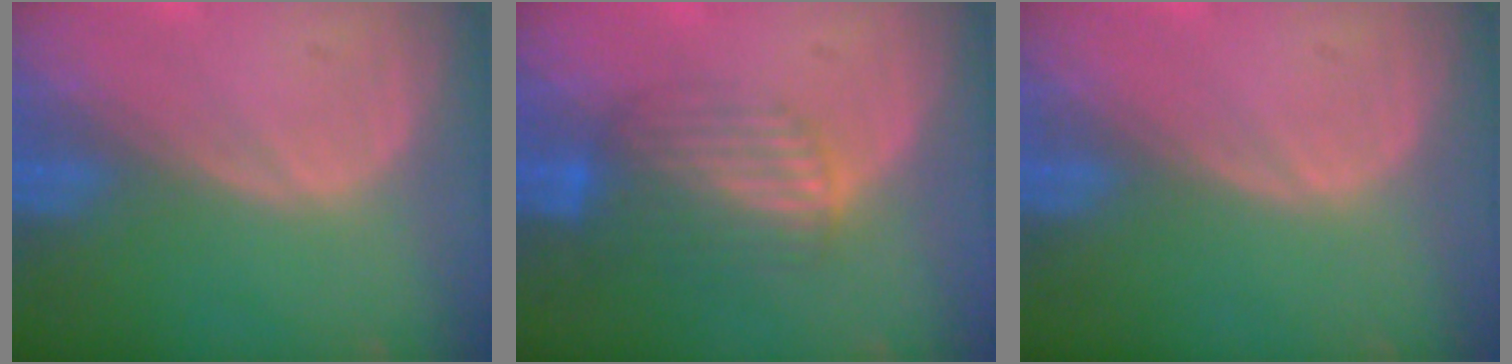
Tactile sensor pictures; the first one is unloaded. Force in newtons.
{"total": 7.0, "press": 5.9, "slide": 3.8}
{"total": 0.0}